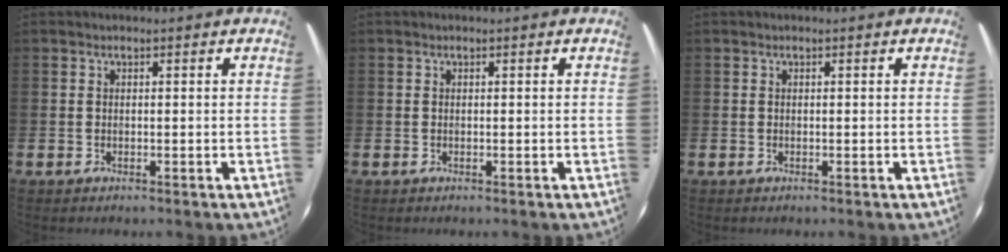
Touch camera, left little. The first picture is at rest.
{"total": 0.0}
{"total": 0.0}